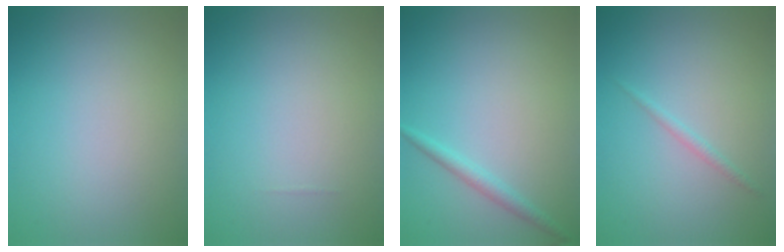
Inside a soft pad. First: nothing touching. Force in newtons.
{"total": 0.0}
{"total": 1.4, "press": 1.4, "slide": 0.1}
{"total": 0.8, "press": 0.8, "slide": 0.1}